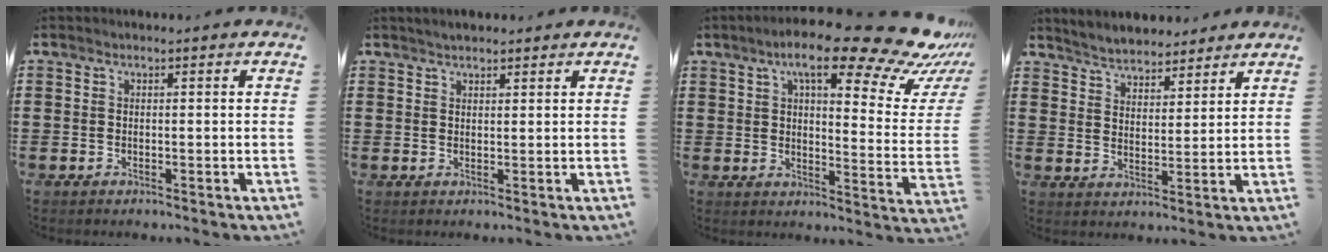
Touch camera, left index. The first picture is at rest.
{"total": 1.5, "force": [1.4, 0.4, 0.4], "torque": [-0.009, 0.004, 0.027]}
{"total": 16.4, "force": [11.9, 2.9, 11.0], "torque": [-0.184, -0.062, 0.188]}
{"total": 4.1, "force": [4.0, 0.7, -0.1], "torque": [-0.017, -0.015, 0.074]}